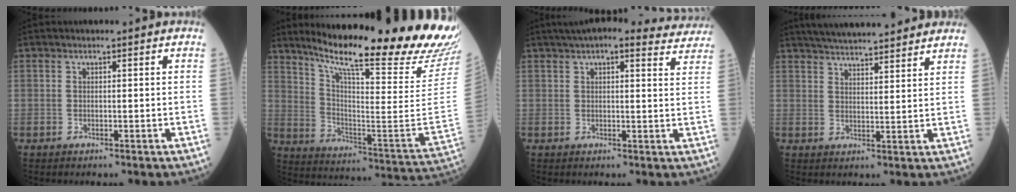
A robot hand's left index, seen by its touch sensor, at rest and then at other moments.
{"total": 29.4, "force": [24.8, 0.2, 15.8], "torque": [-0.260, -0.113, 0.338]}
{"total": 14.5, "force": [13.0, 3.3, 5.6], "torque": [-0.060, 0.031, 0.151]}
{"total": 15.5, "force": [14.0, 2.1, 6.4], "torque": [-0.100, 0.029, 0.198]}